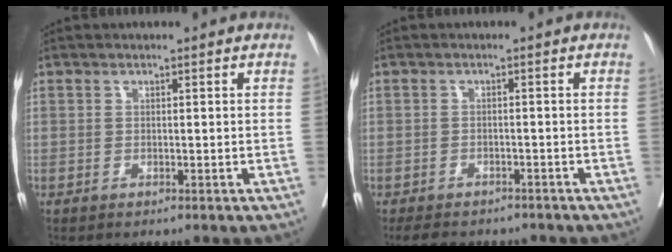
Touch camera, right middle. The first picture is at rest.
{"total": 8.0, "force": [-6.9, 3.1, 2.6], "torque": [-0.041, -0.004, -0.090]}